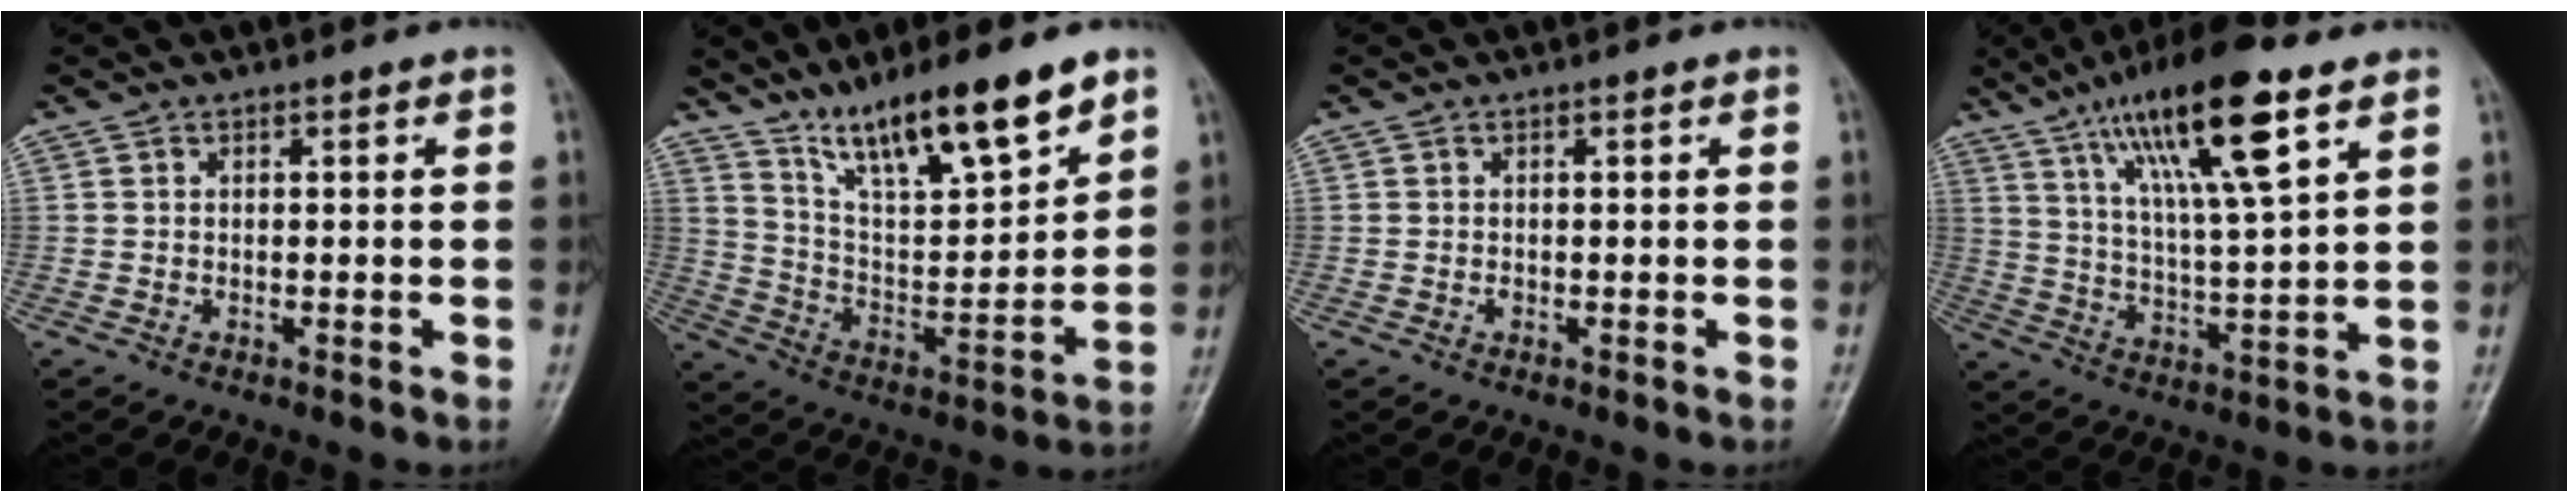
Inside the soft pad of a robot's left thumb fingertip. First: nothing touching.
{"total": 17.6, "force": [12.4, 4.1, 11.8], "torque": [-0.175, -0.062, 0.228]}
{"total": 0.5, "force": [-0.1, 0.4, 0.3], "torque": [-0.003, 0.001, -0.003]}
{"total": 18.5, "force": [10.1, 3.7, 15.0], "torque": [-0.253, -0.029, 0.181]}